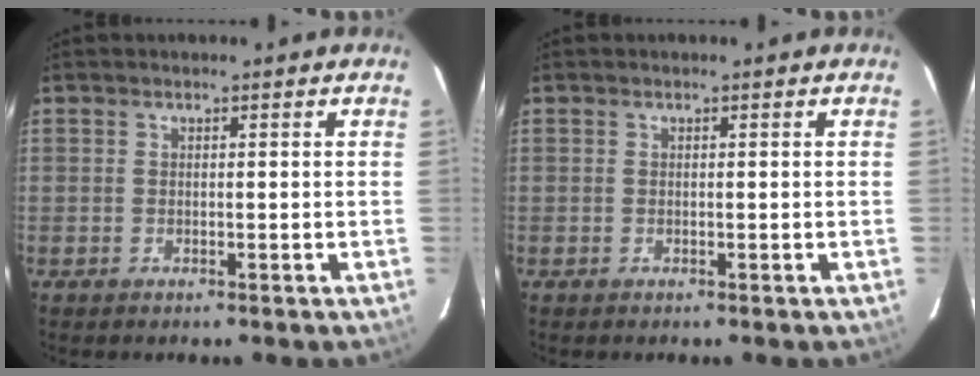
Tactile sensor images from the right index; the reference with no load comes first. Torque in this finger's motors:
{"motor_torque": [-0.03, 0.02, 0.00, 0.01]}